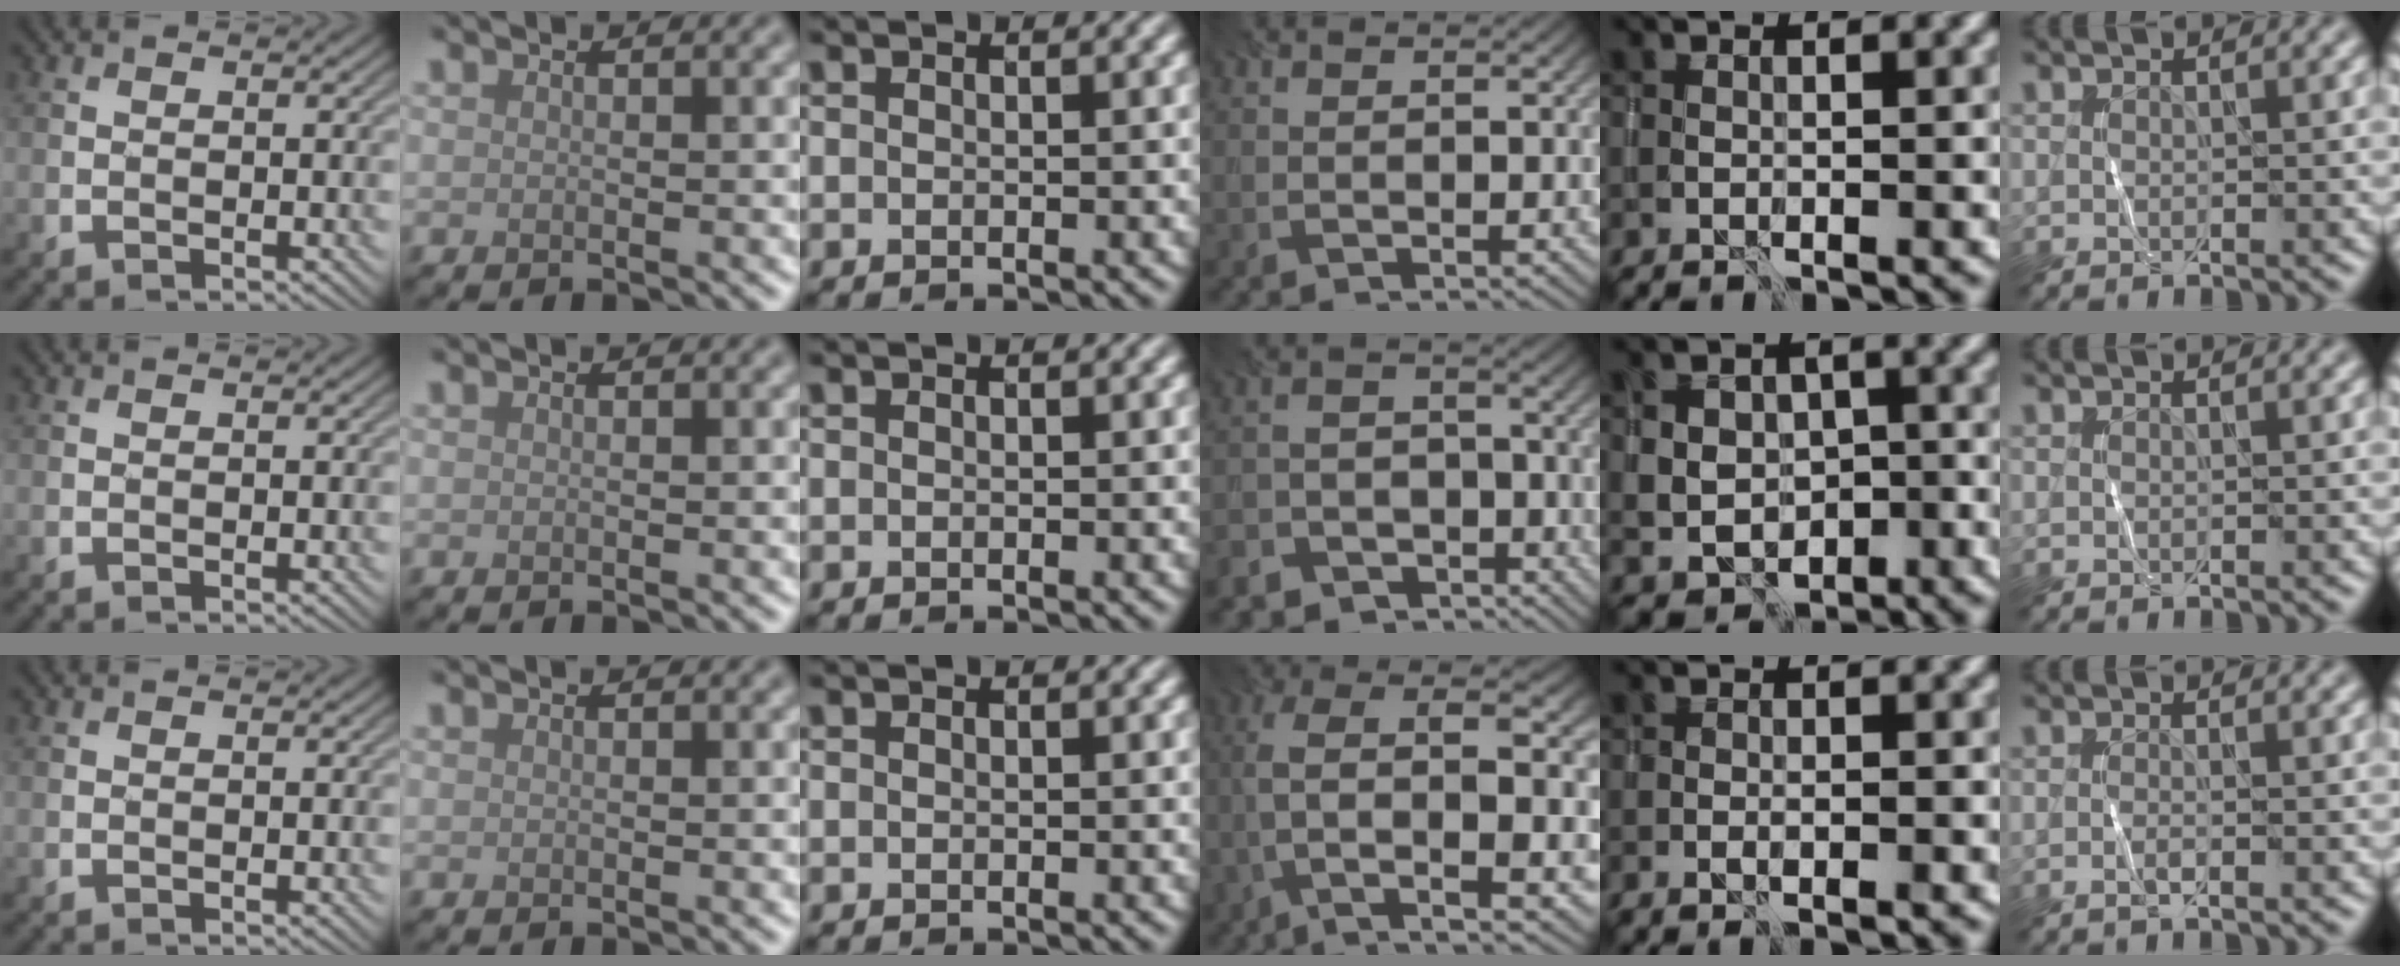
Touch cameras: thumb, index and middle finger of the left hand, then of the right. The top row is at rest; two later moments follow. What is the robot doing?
{"motion": "wrap", "object": "sponge"}